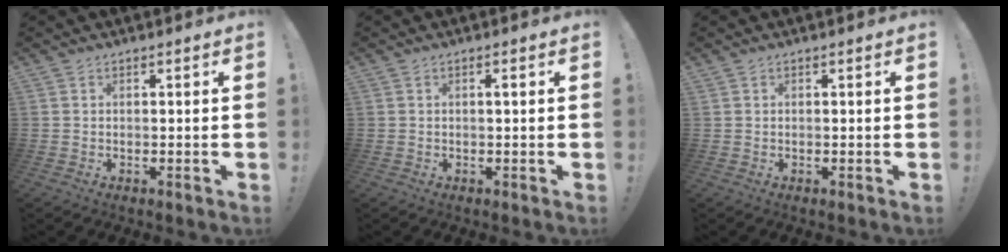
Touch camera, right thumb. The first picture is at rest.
{"total": 0.8, "force": [0.1, 0.0, 0.8], "torque": [-0.010, -0.002, 0.000]}
{"total": 0.0}